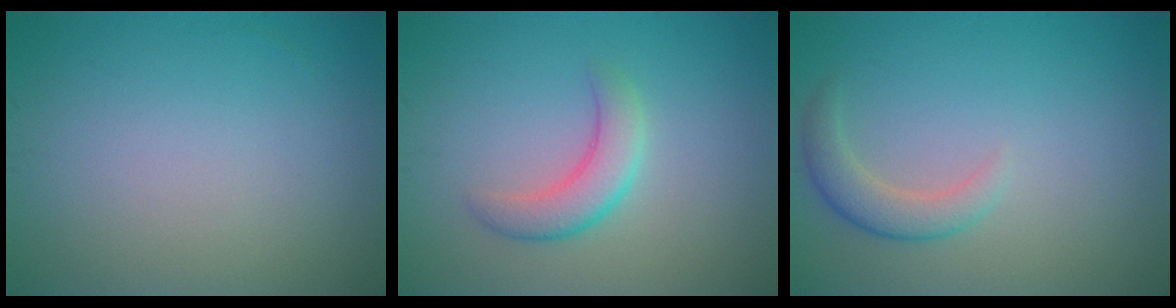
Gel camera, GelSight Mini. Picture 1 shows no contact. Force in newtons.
{"total": 3.2, "press": 3.2, "slide": 0.2}
{"total": 2.5, "press": 2.5, "slide": 0.3}